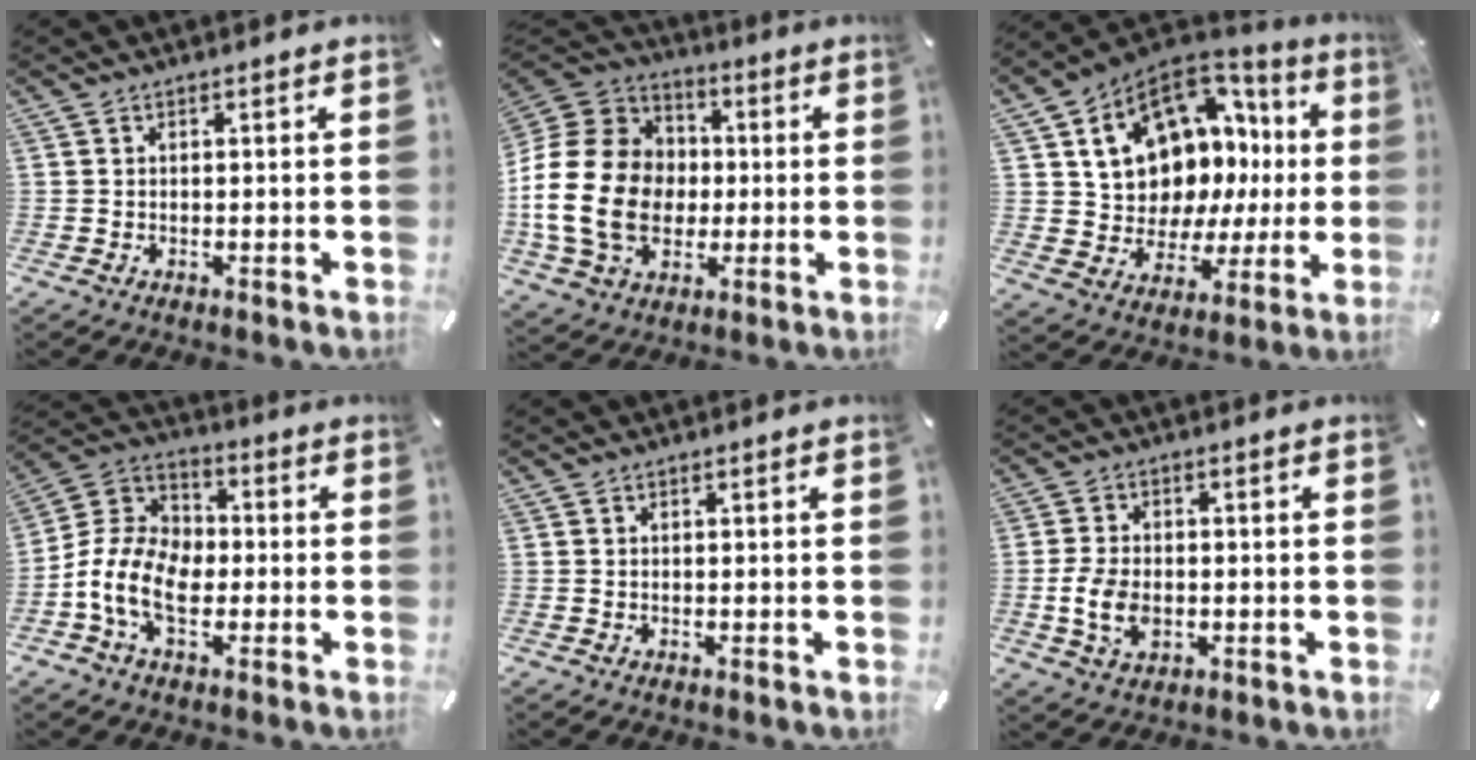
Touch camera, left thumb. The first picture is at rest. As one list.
[{"total": 21.3, "force": [-2.8, 17.3, 12.0], "torque": [-0.252, 0.025, -0.046]}, {"total": 15.8, "force": [7.1, 11.6, 8.1], "torque": [-0.144, -0.056, 0.143]}, {"total": 11.6, "force": [-4.0, 7.9, 7.4], "torque": [-0.176, 0.007, -0.076]}, {"total": 0.0}, {"total": 7.7, "force": [-1.7, 5.3, 5.2], "torque": [-0.127, 0.003, -0.034]}]